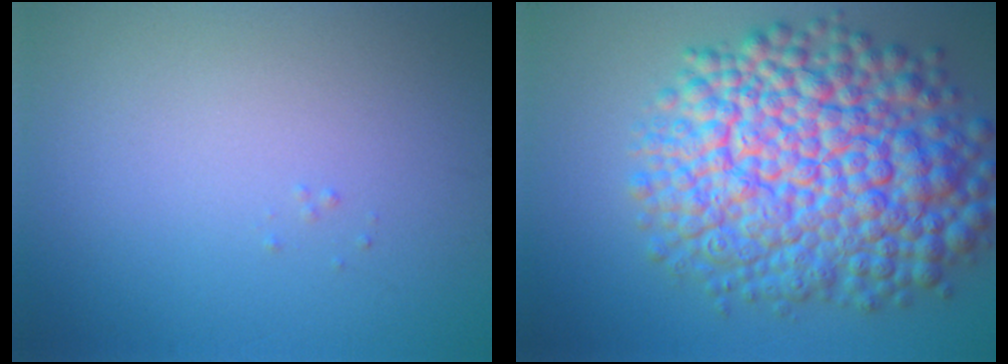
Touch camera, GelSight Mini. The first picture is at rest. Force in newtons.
{"total": 13.6, "press": 13.6, "slide": 0.4}